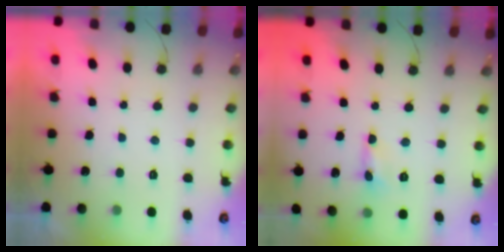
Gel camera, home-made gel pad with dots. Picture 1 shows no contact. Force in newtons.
{"total": 0.0}